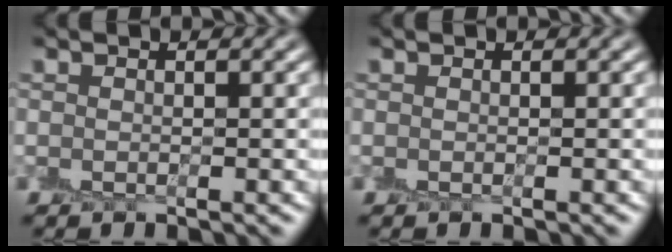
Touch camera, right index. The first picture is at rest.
{"total": 0.0}